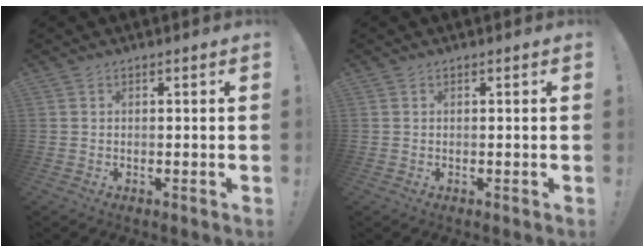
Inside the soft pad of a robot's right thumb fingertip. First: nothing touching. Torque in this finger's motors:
{"motor_torque": [-0.04, -0.10, -0.04, 0.17, 0.00]}